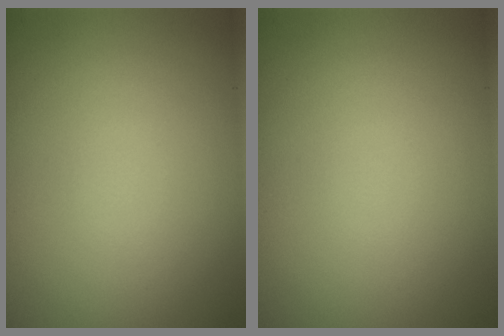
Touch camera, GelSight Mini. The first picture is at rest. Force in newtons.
{"total": 0.0}